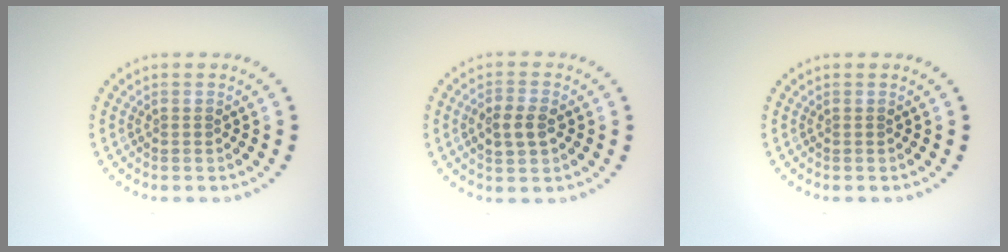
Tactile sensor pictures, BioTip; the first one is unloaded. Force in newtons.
{"total": 2.8, "press": 2.8, "slide": 0.3}
{"total": 0.0}